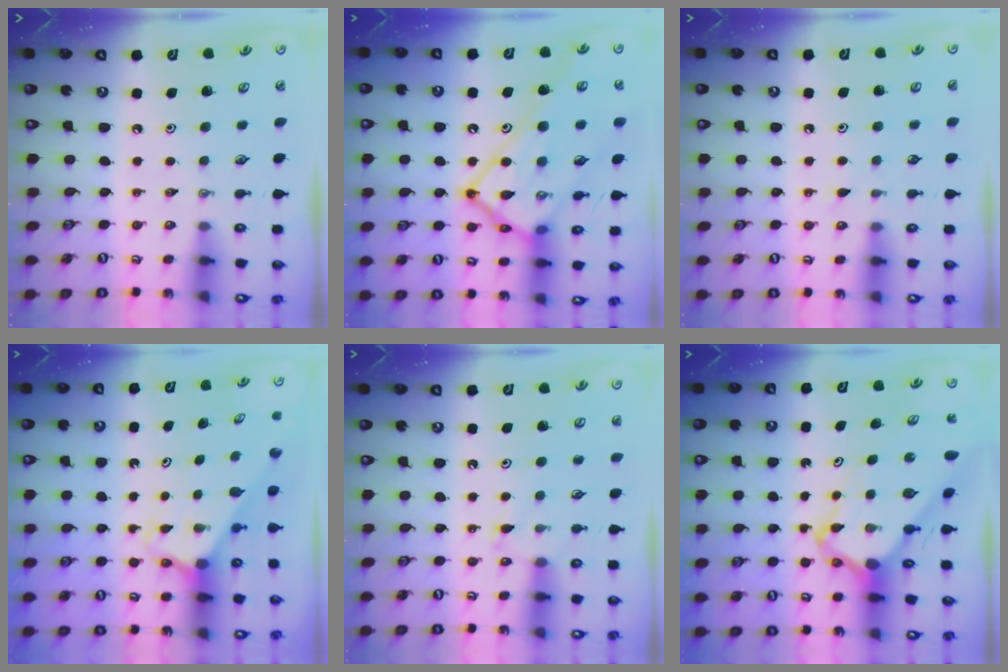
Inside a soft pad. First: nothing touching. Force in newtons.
{"total": 22.6, "press": 22.5, "slide": 2.2}
{"total": 4.3, "press": 4.2, "slide": 0.5}
{"total": 2.6, "press": 2.6, "slide": 0.2}
{"total": 6.4, "press": 6.3, "slide": 0.6}
{"total": 6.0, "press": 6.0, "slide": 0.5}